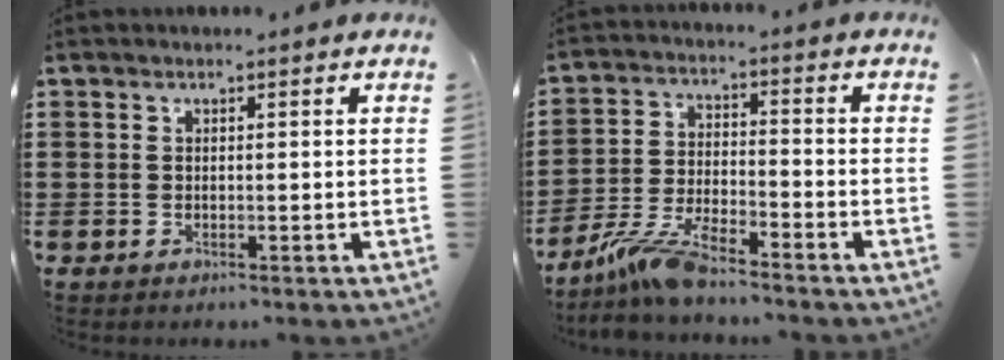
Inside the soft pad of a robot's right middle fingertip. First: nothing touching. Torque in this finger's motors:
{"motor_torque": [2.14, 0.00, 0.20, 0.04]}